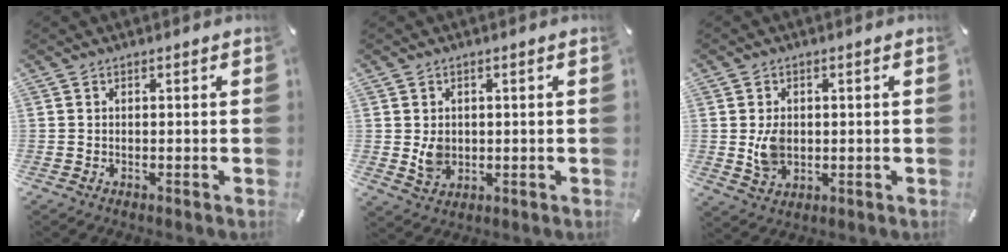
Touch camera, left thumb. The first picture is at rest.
{"total": 4.7, "force": [0.3, 4.1, 2.3], "torque": [-0.033, -0.008, 0.000]}
{"total": 6.0, "force": [0.3, 4.7, 3.7], "torque": [-0.067, -0.010, 0.000]}